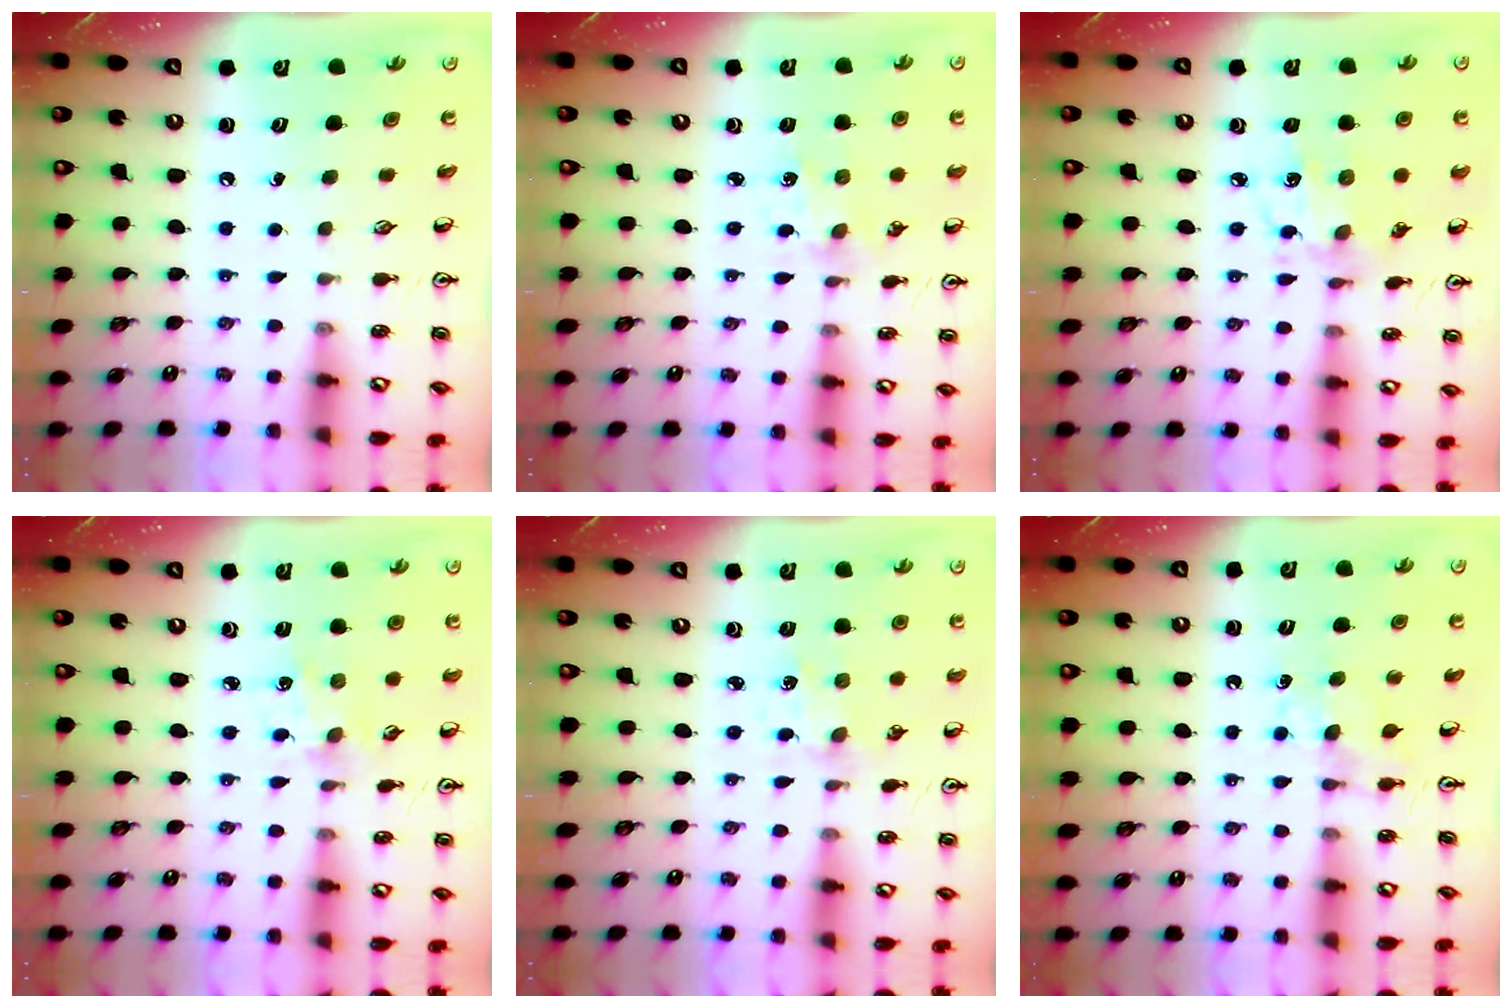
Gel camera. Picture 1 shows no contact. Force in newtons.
{"total": 1.0, "press": 1.0, "slide": 0.2}
{"total": 6.2, "press": 6.2, "slide": 0.5}
{"total": 1.1, "press": 1.1, "slide": 0.1}
{"total": 1.1, "press": 1.0, "slide": 0.2}
{"total": 4.7, "press": 4.6, "slide": 0.6}